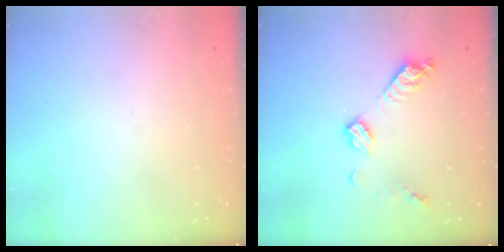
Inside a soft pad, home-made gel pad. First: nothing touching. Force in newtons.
{"total": 9.4, "press": 9.4, "slide": 0.3}